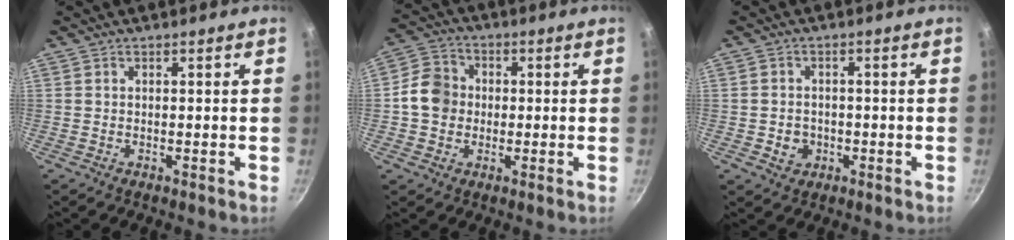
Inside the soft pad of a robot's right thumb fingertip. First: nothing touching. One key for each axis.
{"total": 8.2, "fx": -0.3, "fy": 7.1, "fz": 3.9, "tx": -0.045, "ty": 0.015, "tz": -0.024}
{"total": 3.7, "fx": -1.0, "fy": 3.2, "fz": 1.4, "tx": -0.013, "ty": 0.011, "tz": -0.009}